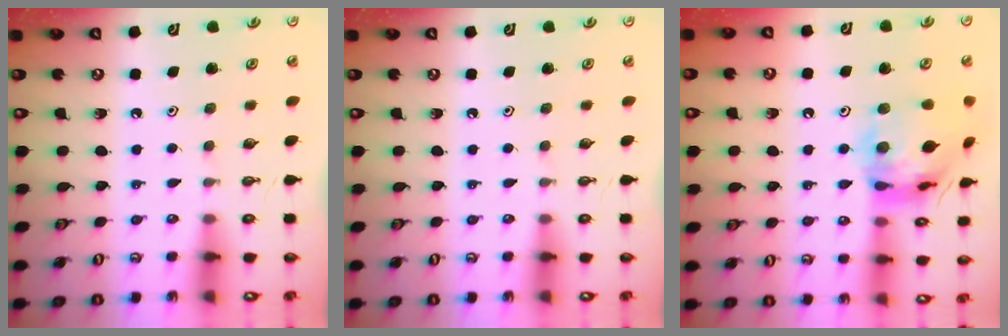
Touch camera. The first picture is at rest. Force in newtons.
{"total": 0.0}
{"total": 17.0, "press": 16.9, "slide": 1.9}